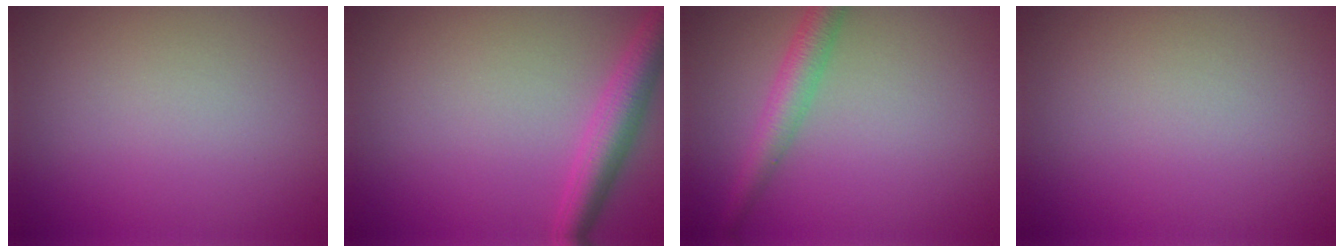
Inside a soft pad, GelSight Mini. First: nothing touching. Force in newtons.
{"total": 4.0, "press": 4.0, "slide": 0.1}
{"total": 3.3, "press": 3.3, "slide": 0.1}
{"total": 0.0}